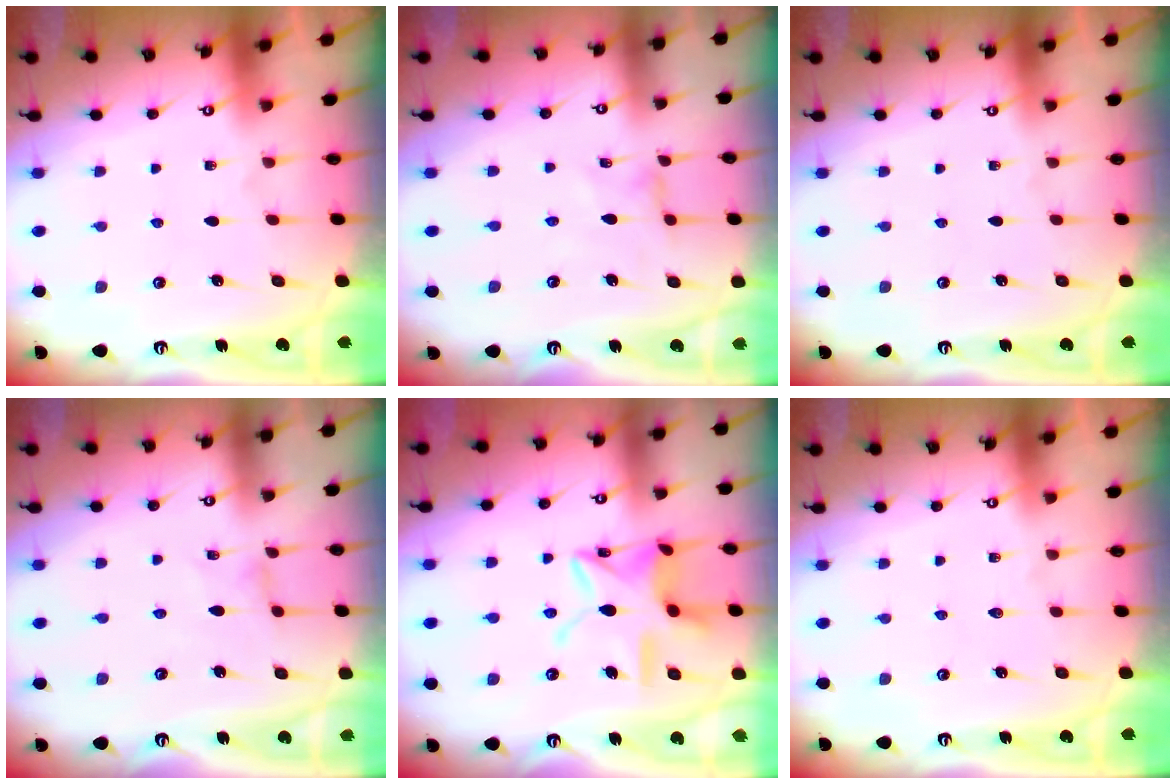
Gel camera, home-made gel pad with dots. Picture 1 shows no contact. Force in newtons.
{"total": 0.0}
{"total": 0.0}
{"total": 0.0}
{"total": 13.3, "press": 13.3, "slide": 1.0}
{"total": 0.0}